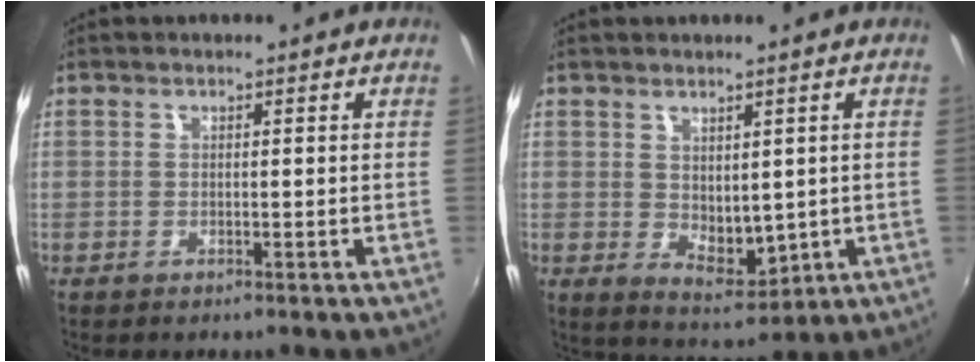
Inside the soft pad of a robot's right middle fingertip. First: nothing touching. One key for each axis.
{"total": 5.4, "fx": 1.0, "fy": 3.7, "fz": 3.9, "tx": -0.058, "ty": -0.010, "tz": 0.030}